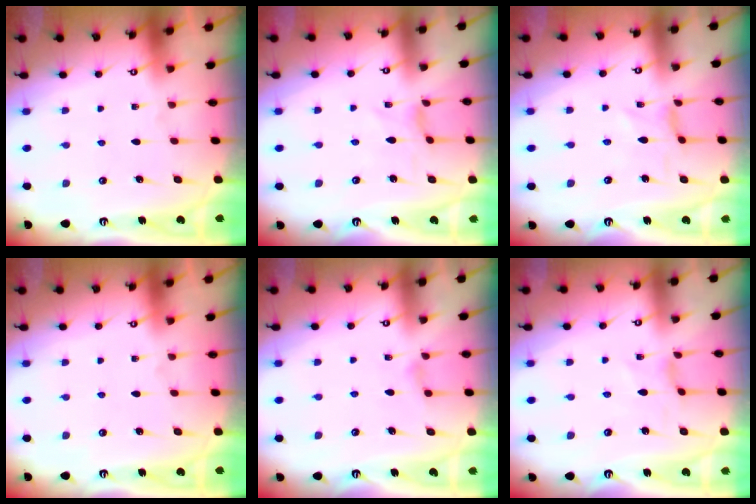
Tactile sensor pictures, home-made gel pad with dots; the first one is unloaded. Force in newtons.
{"total": 0.0}
{"total": 0.0}
{"total": 0.0}
{"total": 2.0, "press": 2.0, "slide": 0.4}
{"total": 1.5, "press": 1.5, "slide": 0.3}